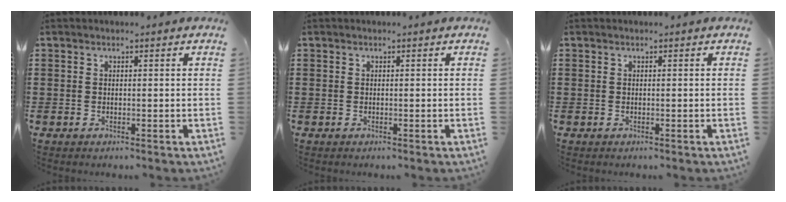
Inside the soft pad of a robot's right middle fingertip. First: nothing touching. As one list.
[{"total": 0.0}, {"total": 0.0}]